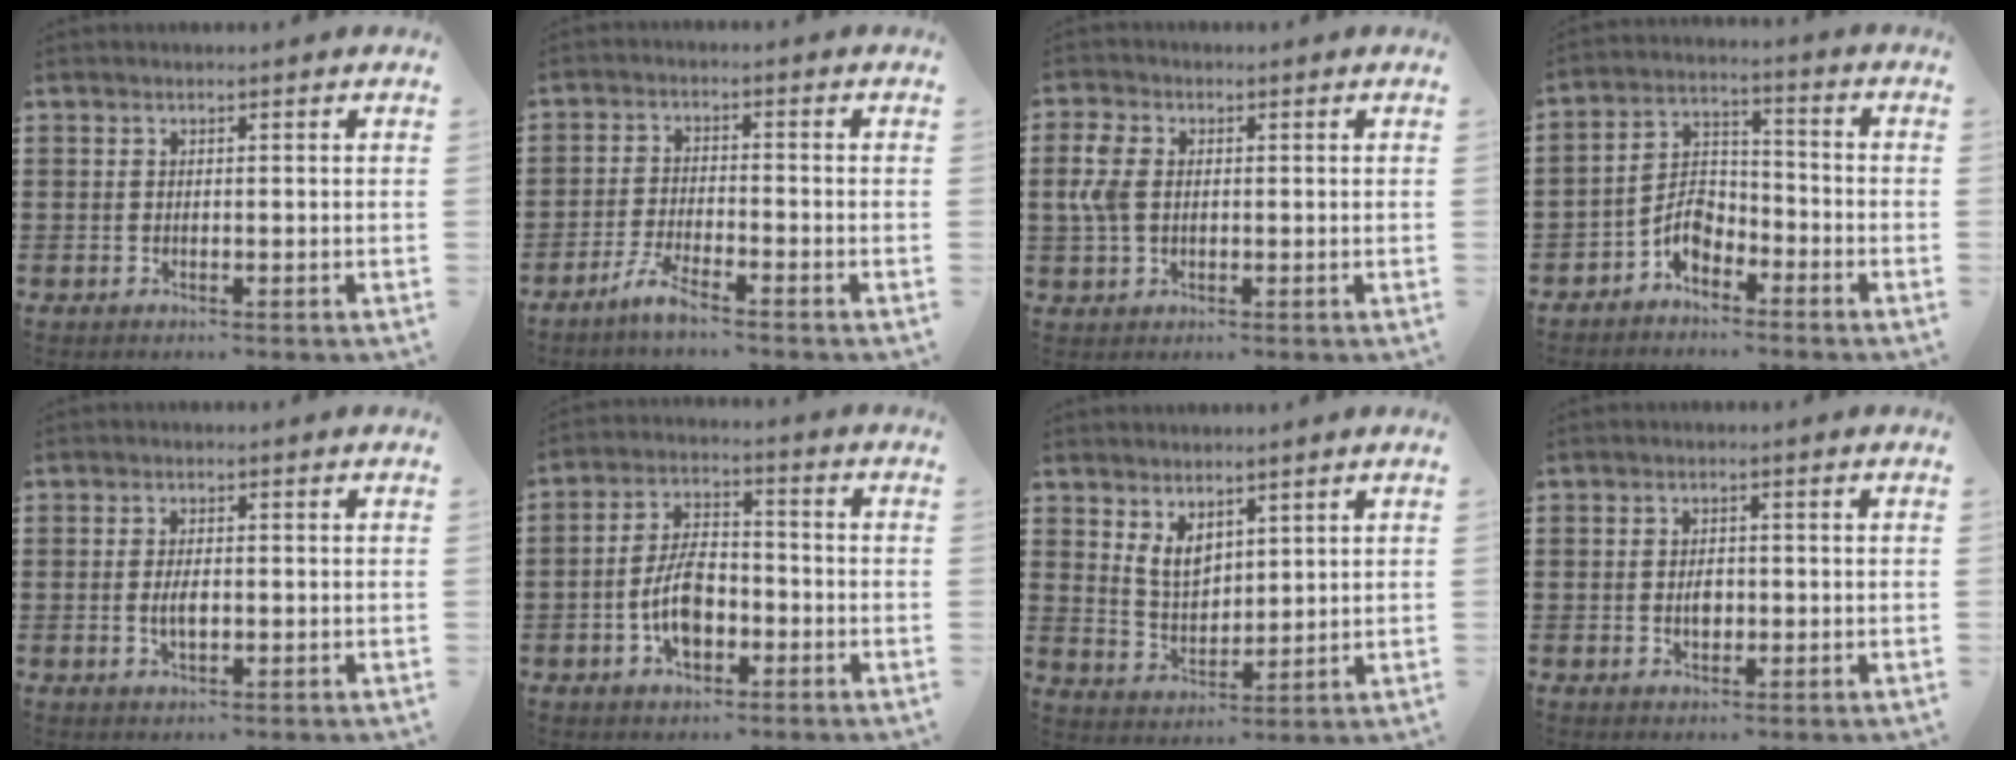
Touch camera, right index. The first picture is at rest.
{"total": 3.5, "force": [-3.0, -0.1, 1.9], "torque": [-0.054, -0.007, -0.063]}
{"total": 5.0, "force": [0.5, 3.4, 3.7], "torque": [-0.108, 0.001, -0.001]}
{"total": 5.4, "force": [-3.6, 3.0, 2.8], "torque": [-0.066, 0.010, -0.072]}
{"total": 2.9, "force": [-0.3, 1.2, 2.6], "torque": [-0.048, 0.001, -0.006]}
{"total": 7.5, "force": [-2.4, 3.8, 5.9], "torque": [-0.128, 0.005, -0.047]}
{"total": 4.8, "force": [2.9, 2.9, 2.5], "torque": [-0.060, 0.003, 0.055]}
{"total": 2.3, "force": [-0.3, 1.3, 1.9], "torque": [-0.029, 0.000, -0.007]}